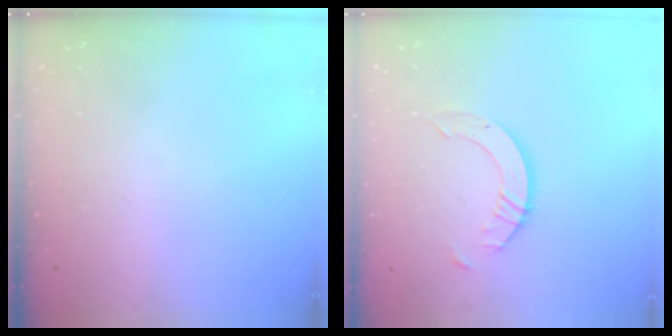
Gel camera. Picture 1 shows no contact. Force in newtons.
{"total": 8.1, "press": 8.1, "slide": 0.7}